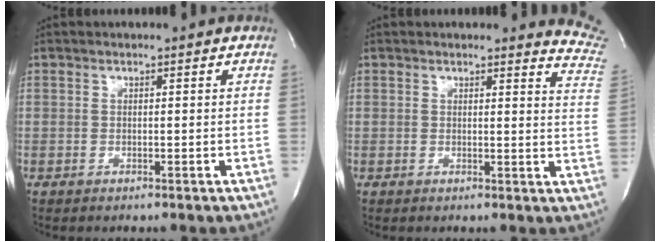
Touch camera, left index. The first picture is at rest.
{"total": 8.0, "force": [7.9, 0.3, 0.4], "torque": [0.017, -0.079, 0.048]}